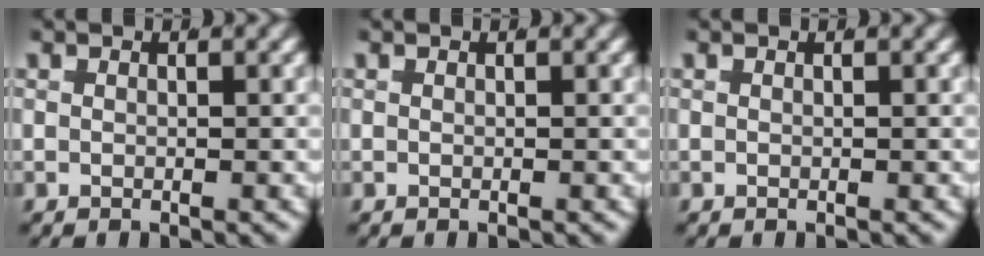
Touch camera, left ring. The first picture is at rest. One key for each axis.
{"total": 0.0}
{"total": 0.0}